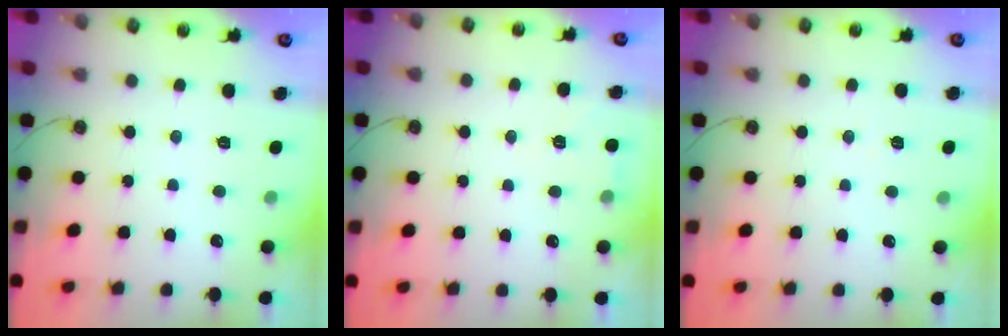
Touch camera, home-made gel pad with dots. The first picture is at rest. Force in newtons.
{"total": 2.5, "press": 2.4, "slide": 0.7}
{"total": 4.8, "press": 2.1, "slide": 4.4}